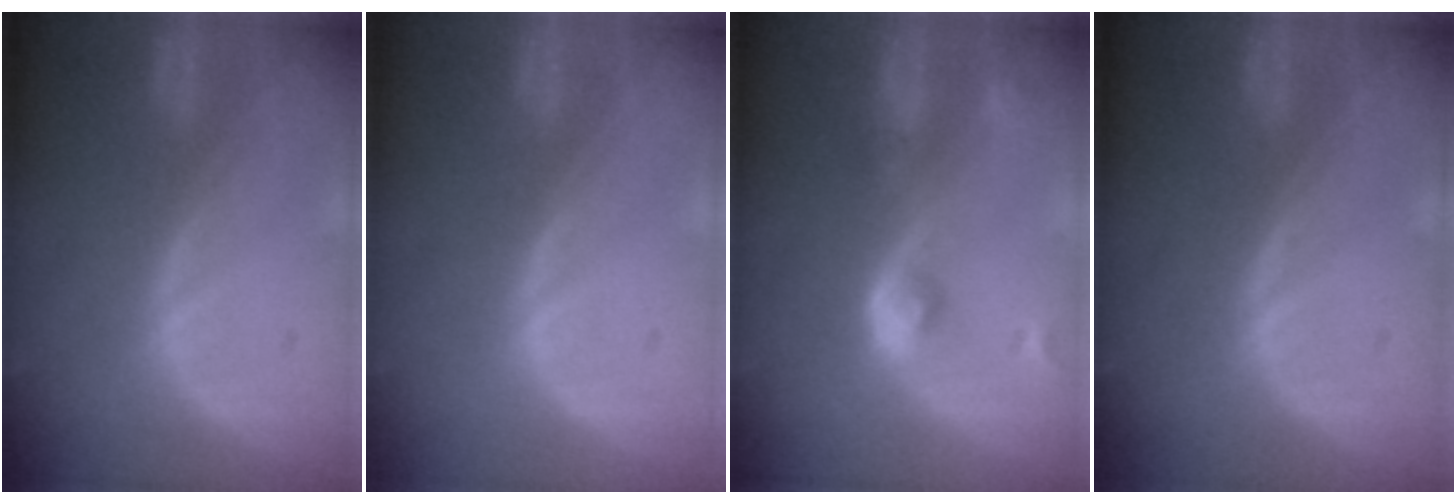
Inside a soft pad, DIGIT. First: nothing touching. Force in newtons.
{"total": 0.0}
{"total": 4.3, "press": 4.3, "slide": 0.3}
{"total": 0.0}